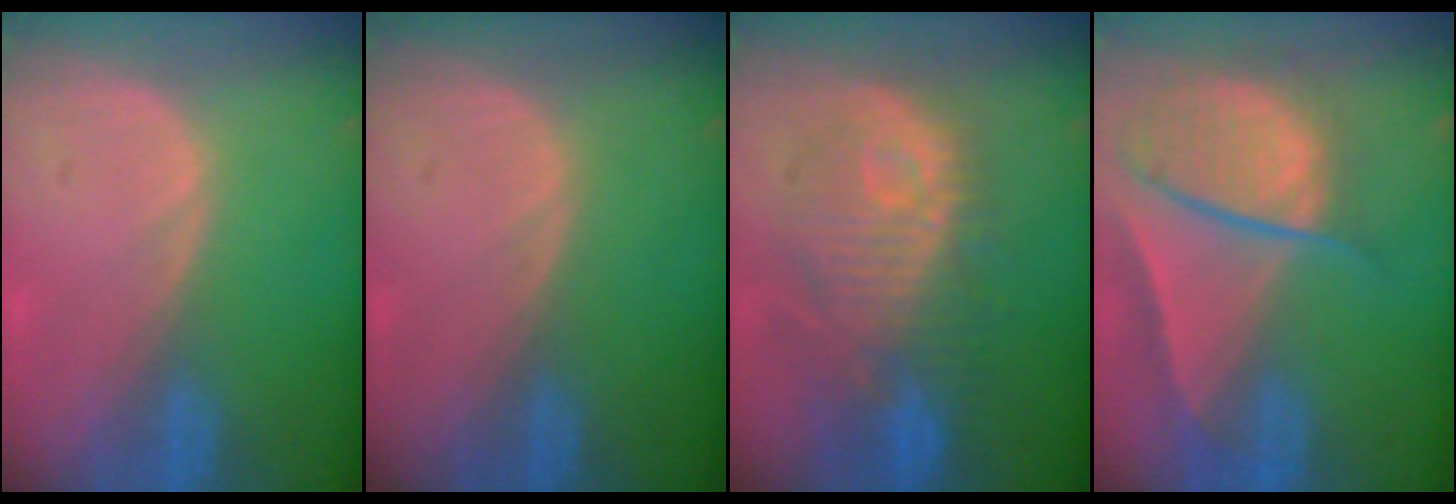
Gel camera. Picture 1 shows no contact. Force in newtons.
{"total": 0.0}
{"total": 11.0, "press": 10.6, "slide": 3.1}
{"total": 10.2, "press": 8.4, "slide": 5.7}